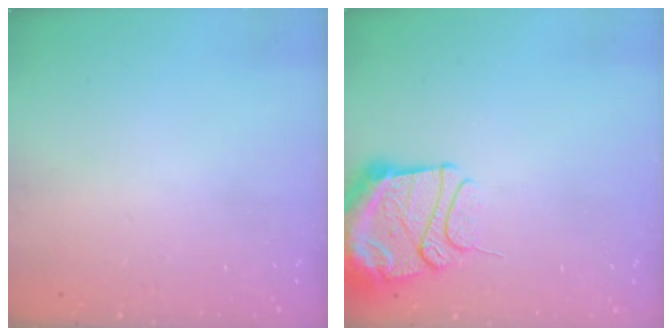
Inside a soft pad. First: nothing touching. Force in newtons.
{"total": 14.4, "press": 14.3, "slide": 1.9}